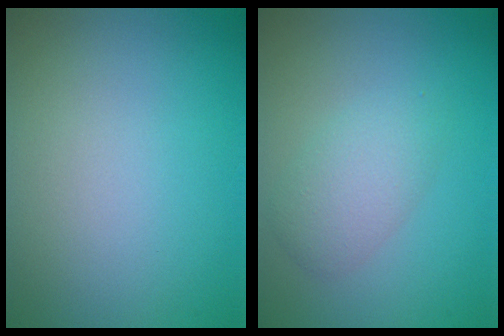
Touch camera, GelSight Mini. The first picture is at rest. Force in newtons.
{"total": 2.7, "press": 2.7, "slide": 0.1}